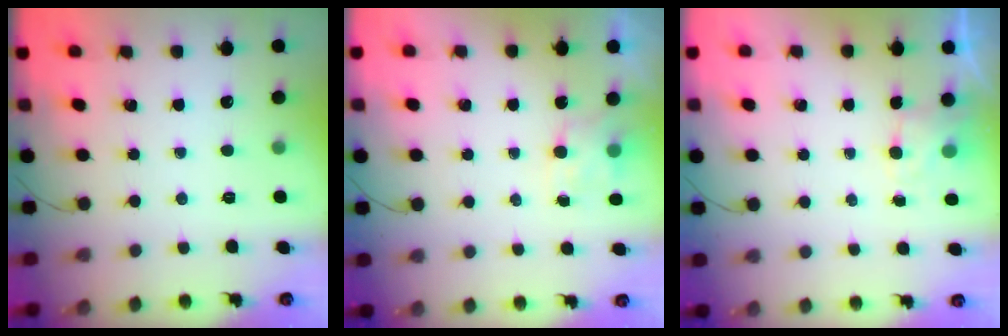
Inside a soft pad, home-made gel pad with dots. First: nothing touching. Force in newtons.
{"total": 4.1, "press": 4.0, "slide": 0.6}
{"total": 4.0, "press": 3.8, "slide": 1.2}